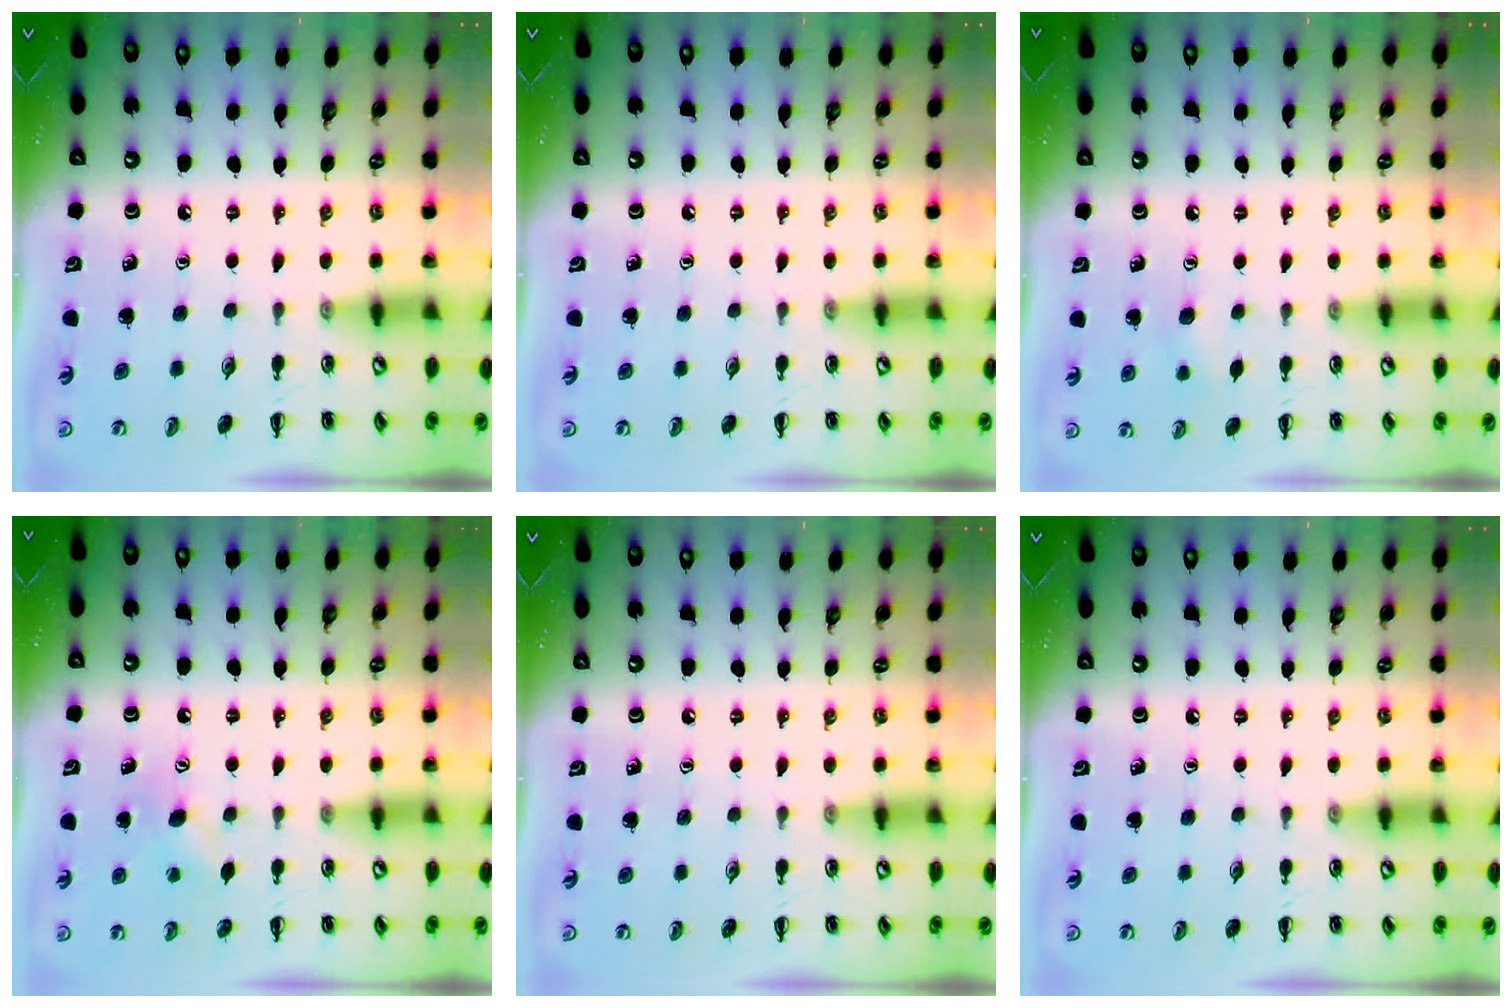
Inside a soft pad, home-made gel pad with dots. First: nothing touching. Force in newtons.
{"total": 0.0}
{"total": 5.2, "press": 5.1, "slide": 1.2}
{"total": 6.8, "press": 6.6, "slide": 1.4}
{"total": 0.0}
{"total": 0.0}